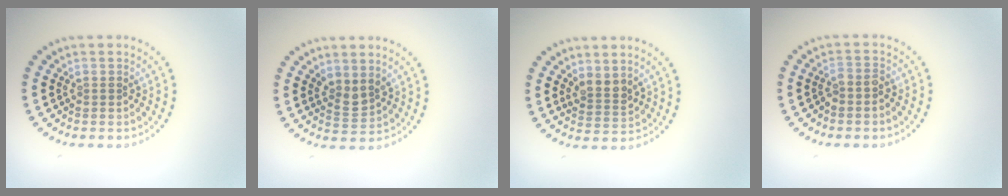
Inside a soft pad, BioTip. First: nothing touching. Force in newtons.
{"total": 1.9, "press": 1.4, "slide": 1.3}
{"total": 2.0, "press": 1.7, "slide": 1.1}
{"total": 1.1, "press": 0.9, "slide": 0.6}